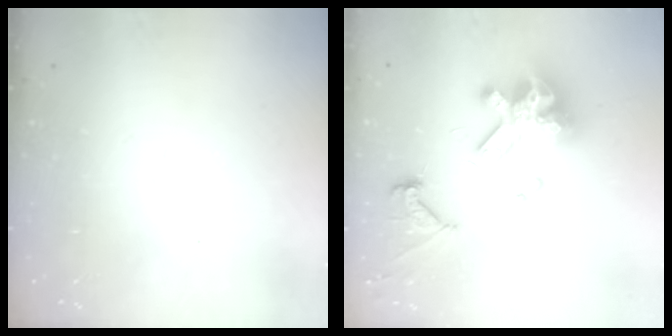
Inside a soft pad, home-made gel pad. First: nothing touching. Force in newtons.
{"total": 15.0, "press": 14.9, "slide": 1.6}